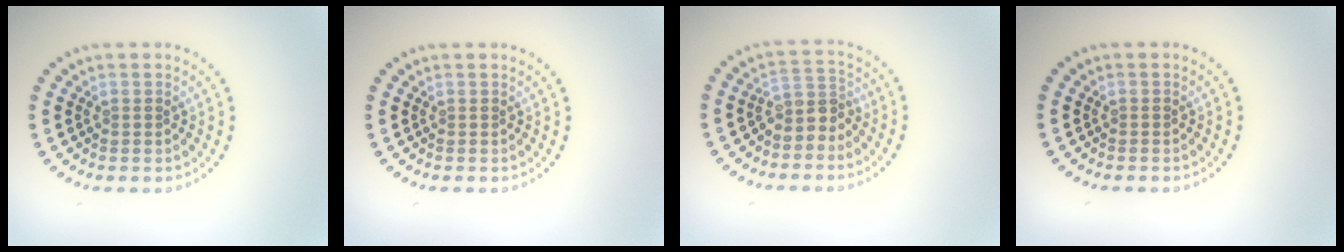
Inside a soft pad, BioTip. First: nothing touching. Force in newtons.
{"total": 0.0}
{"total": 2.7, "press": 2.1, "slide": 1.7}
{"total": 0.0}